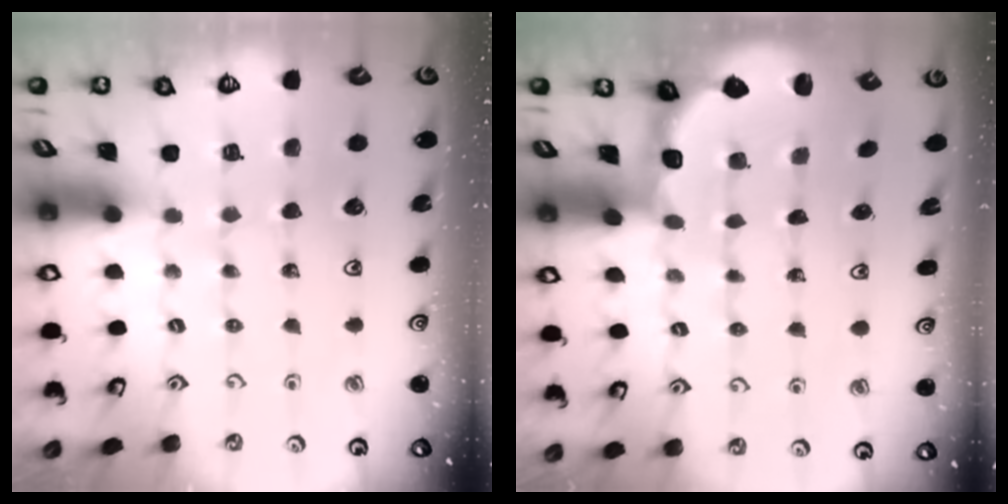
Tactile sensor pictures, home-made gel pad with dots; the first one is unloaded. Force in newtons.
{"total": 2.8, "press": 2.3, "slide": 1.5}